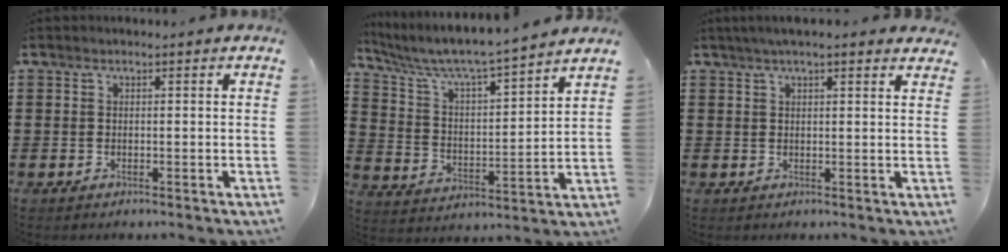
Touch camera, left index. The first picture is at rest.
{"total": 6.0, "force": [5.4, 0.1, 2.6], "torque": [-0.076, -0.042, 0.084]}
{"total": 2.8, "force": [2.1, 1.0, 1.4], "torque": [-0.033, 0.008, 0.038]}